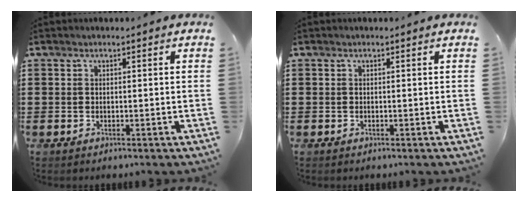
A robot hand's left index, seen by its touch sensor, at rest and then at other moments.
{"total": 0.0}